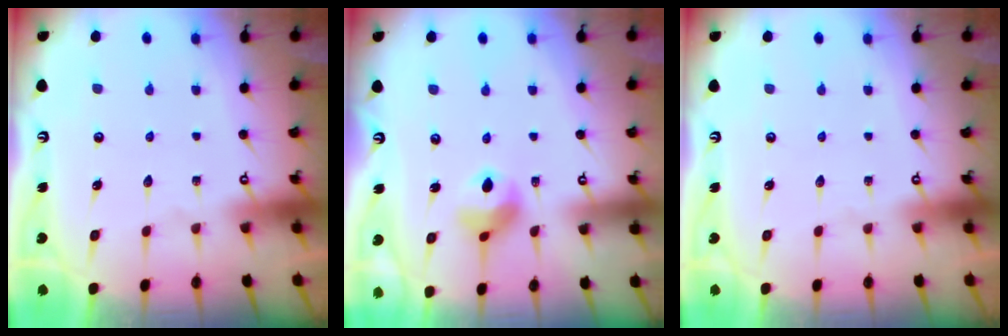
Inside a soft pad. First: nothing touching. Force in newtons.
{"total": 8.4, "press": 8.3, "slide": 0.9}
{"total": 0.0}